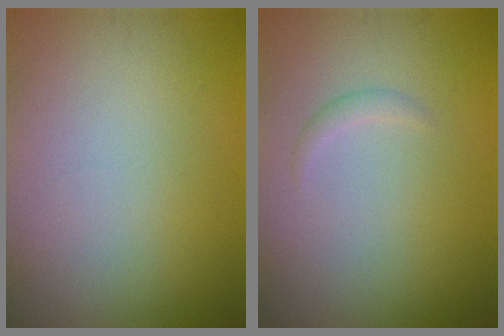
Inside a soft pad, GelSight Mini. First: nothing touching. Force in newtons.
{"total": 0.8, "press": 0.8, "slide": 0.0}